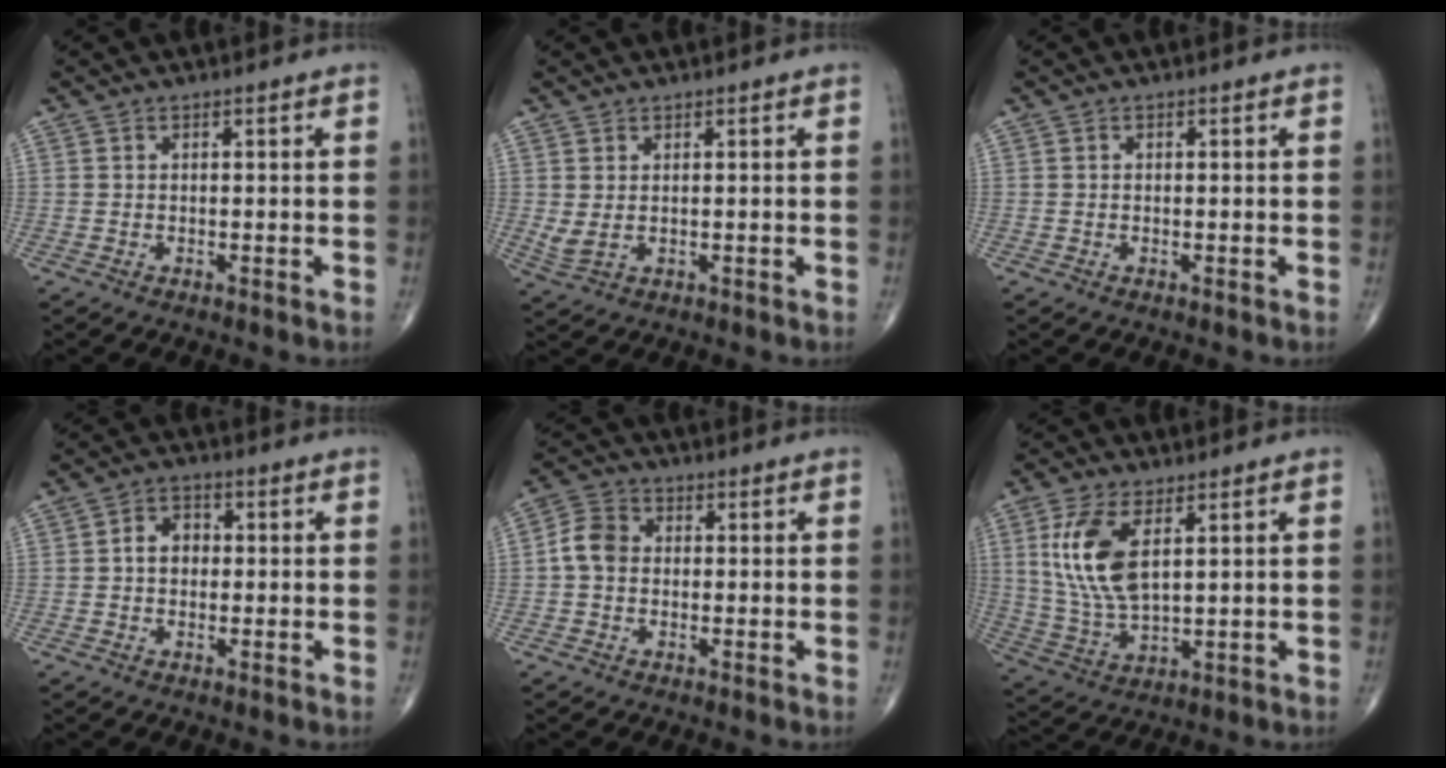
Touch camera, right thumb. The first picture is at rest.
{"total": 2.7, "force": [0.4, 1.4, 2.2], "torque": [-0.052, 0.001, 0.017]}
{"total": 0.0}
{"total": 4.3, "force": [0.0, 3.4, 2.7], "torque": [-0.027, 0.016, -0.008]}
{"total": 5.4, "force": [-0.2, 4.3, 3.2], "torque": [-0.051, 0.016, -0.015]}
{"total": 12.3, "force": [3.8, 5.7, 10.2], "torque": [-0.215, -0.017, 0.084]}